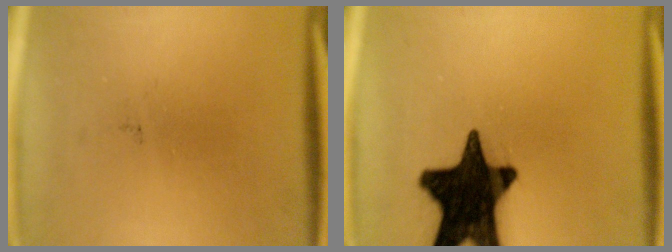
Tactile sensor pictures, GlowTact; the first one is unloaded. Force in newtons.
{"total": 19.9}